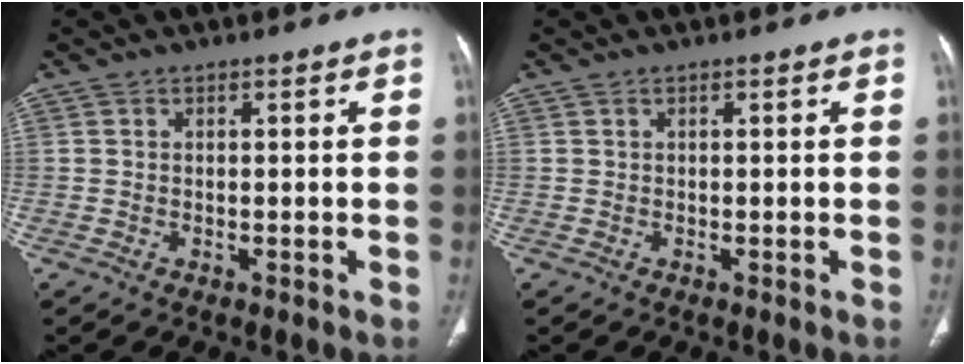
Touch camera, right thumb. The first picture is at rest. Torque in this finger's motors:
{"motor_torque": [0.00, 0.00, 0.00, 0.00, 0.01]}